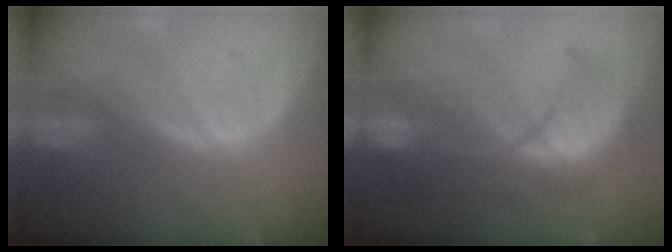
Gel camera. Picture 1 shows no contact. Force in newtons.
{"total": 9.9, "press": 9.3, "slide": 3.5}